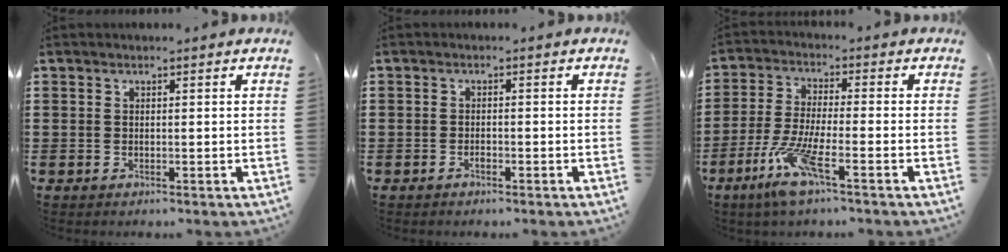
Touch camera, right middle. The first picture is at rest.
{"total": 0.9, "force": [-0.7, 0.3, 0.5], "torque": [-0.014, -0.002, -0.013]}
{"total": 8.0, "force": [-4.4, 1.3, 6.6], "torque": [-0.143, -0.010, -0.083]}